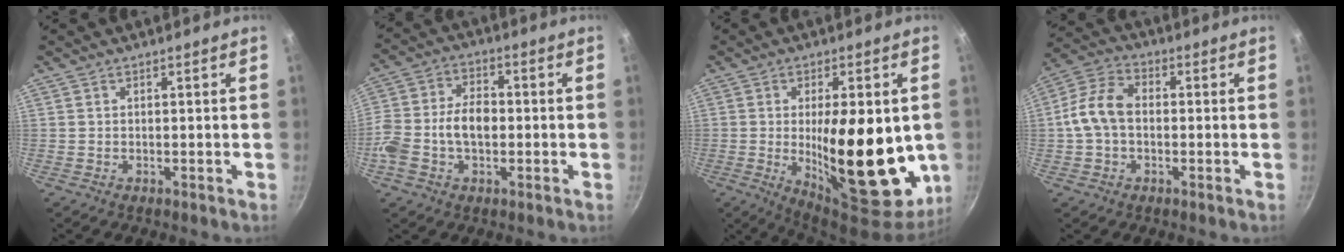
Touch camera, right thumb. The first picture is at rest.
{"total": 11.7, "force": [-1.8, 7.6, 8.7], "torque": [-0.176, 0.033, -0.037]}
{"total": 24.1, "force": [-2.1, 9.3, 22.1], "torque": [-0.287, -0.038, -0.007]}
{"total": 9.1, "force": [-0.4, 6.2, 6.6], "torque": [-0.129, 0.029, -0.017]}